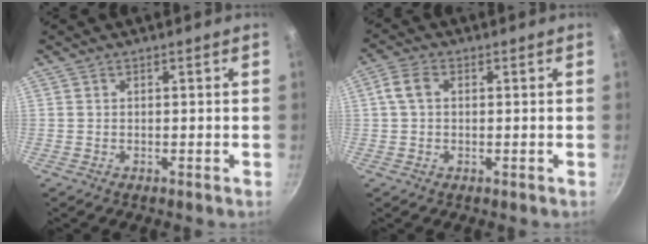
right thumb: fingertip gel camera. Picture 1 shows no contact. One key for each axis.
{"total": 4.0, "fx": 0.7, "fy": 2.6, "fz": 2.9, "tx": -0.061, "ty": 0.013, "tz": 0.008}